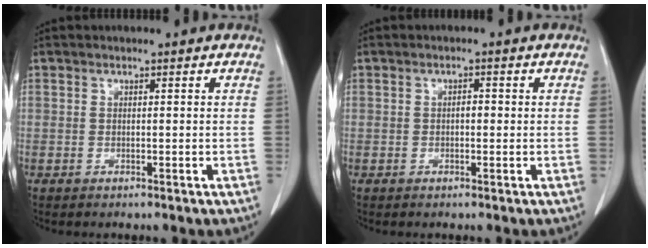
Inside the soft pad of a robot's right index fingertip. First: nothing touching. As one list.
[{"total": 1.1, "force": [-0.1, 0.6, 1.0], "torque": [-0.013, 0.004, -0.003]}]